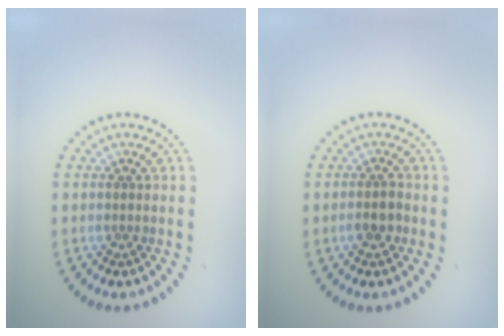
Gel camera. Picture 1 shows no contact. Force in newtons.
{"total": 1.8, "press": 1.7, "slide": 0.5}